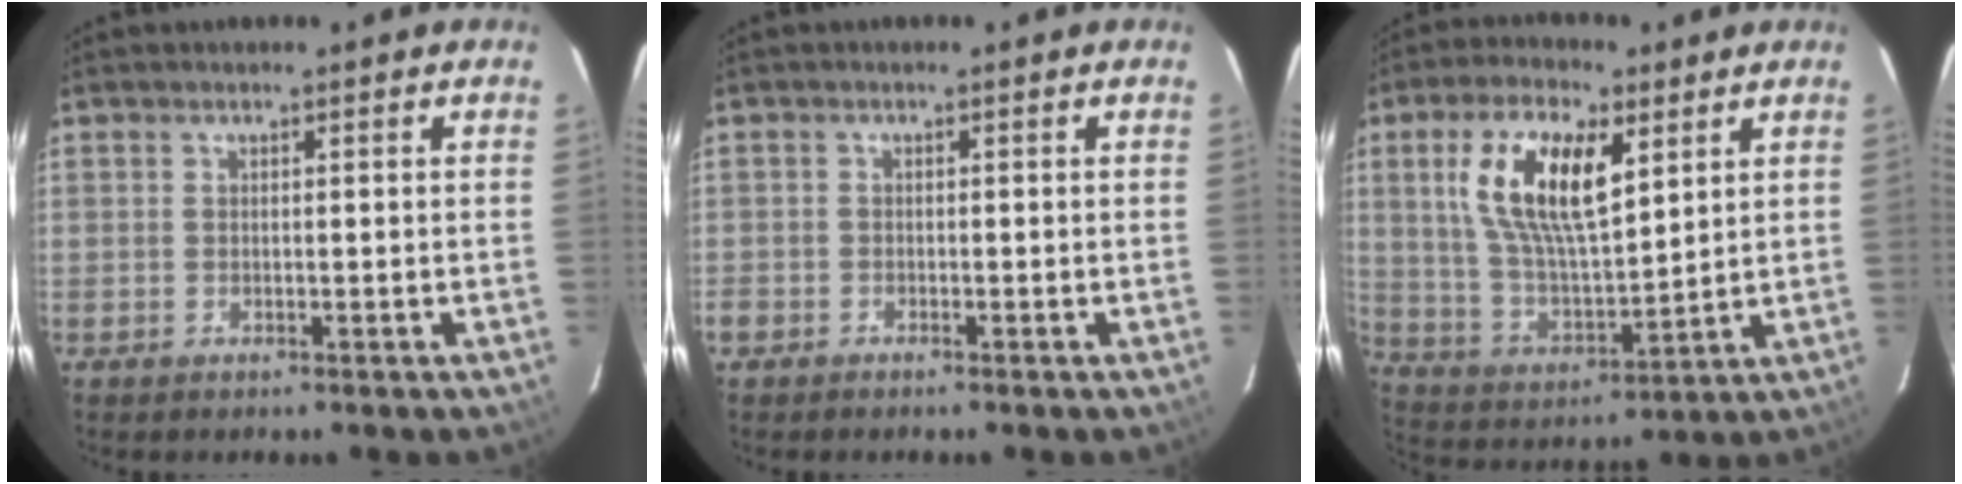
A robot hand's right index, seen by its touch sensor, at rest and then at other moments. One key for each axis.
{"total": 1.6, "fx": -1.1, "fy": 1.1, "fz": 0.2, "tx": -0.009, "ty": 0.002, "tz": -0.022}
{"total": 16.2, "fx": 6.0, "fy": 6.8, "fz": 13.4, "tx": -0.259, "ty": 0.012, "tz": 0.120}